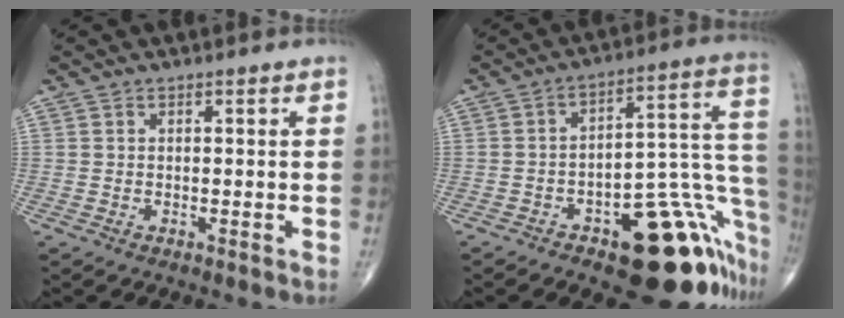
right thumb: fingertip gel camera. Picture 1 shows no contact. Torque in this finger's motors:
{"motor_torque": [3.86, 1.14, 1.12, -1.65, 0.50]}